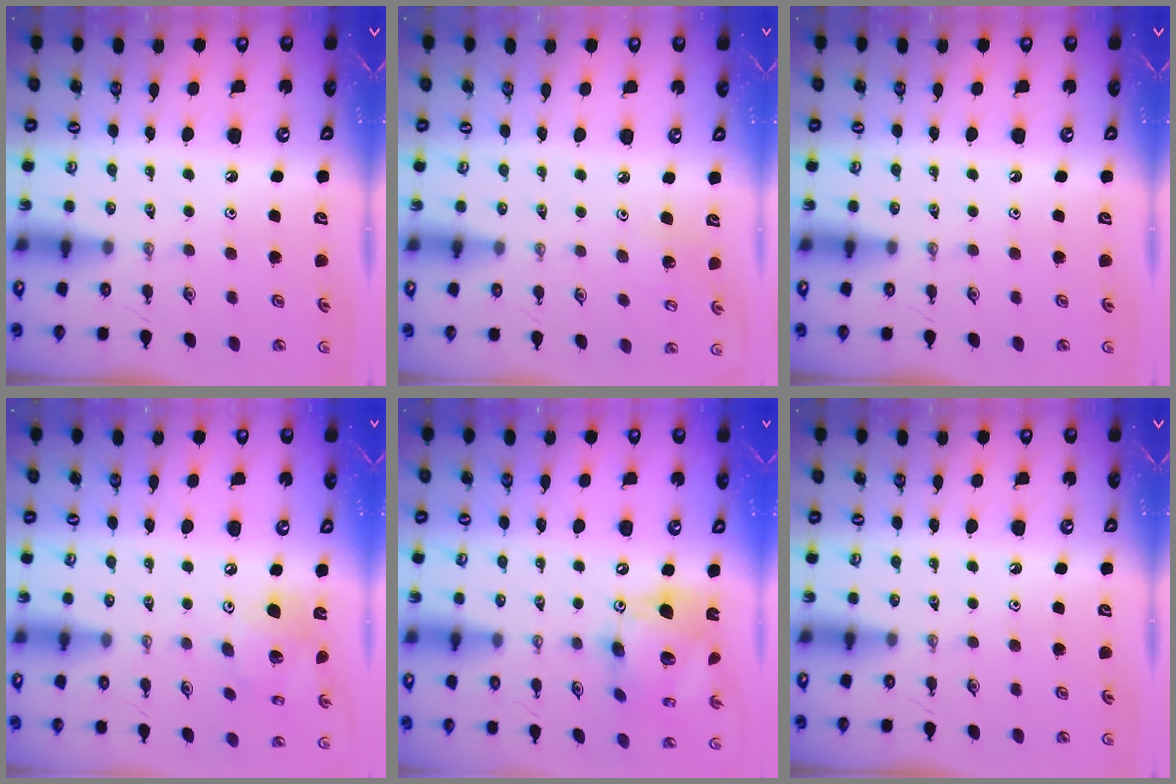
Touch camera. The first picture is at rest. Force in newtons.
{"total": 5.5, "press": 5.5, "slide": 1.0}
{"total": 0.0}
{"total": 14.3, "press": 14.2, "slide": 1.7}
{"total": 18.4, "press": 18.3, "slide": 2.0}
{"total": 0.0}